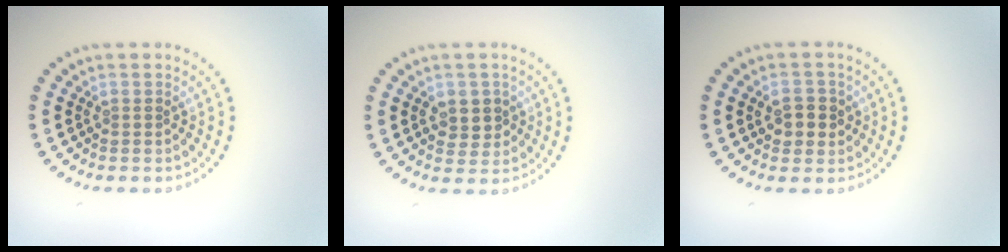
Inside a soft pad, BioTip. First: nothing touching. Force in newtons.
{"total": 2.4, "press": 2.4, "slide": 0.3}
{"total": 2.7, "press": 2.6, "slide": 0.5}